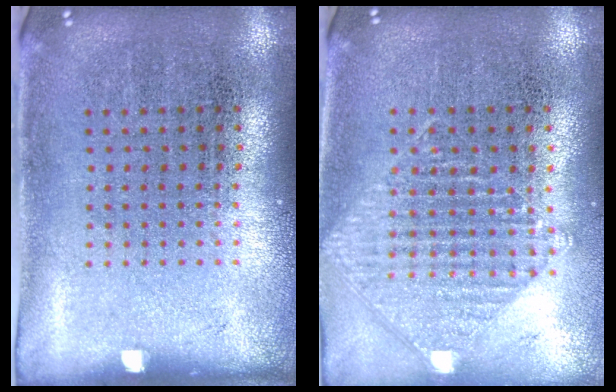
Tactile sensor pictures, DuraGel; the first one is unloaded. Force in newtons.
{"total": 1.0, "press": 1.0, "slide": 0.1}